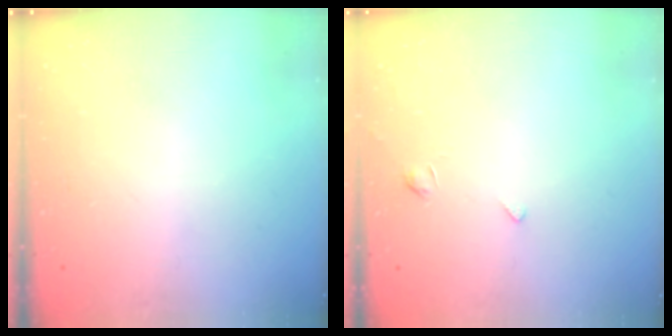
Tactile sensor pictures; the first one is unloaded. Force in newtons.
{"total": 1.9, "press": 1.8, "slide": 0.4}